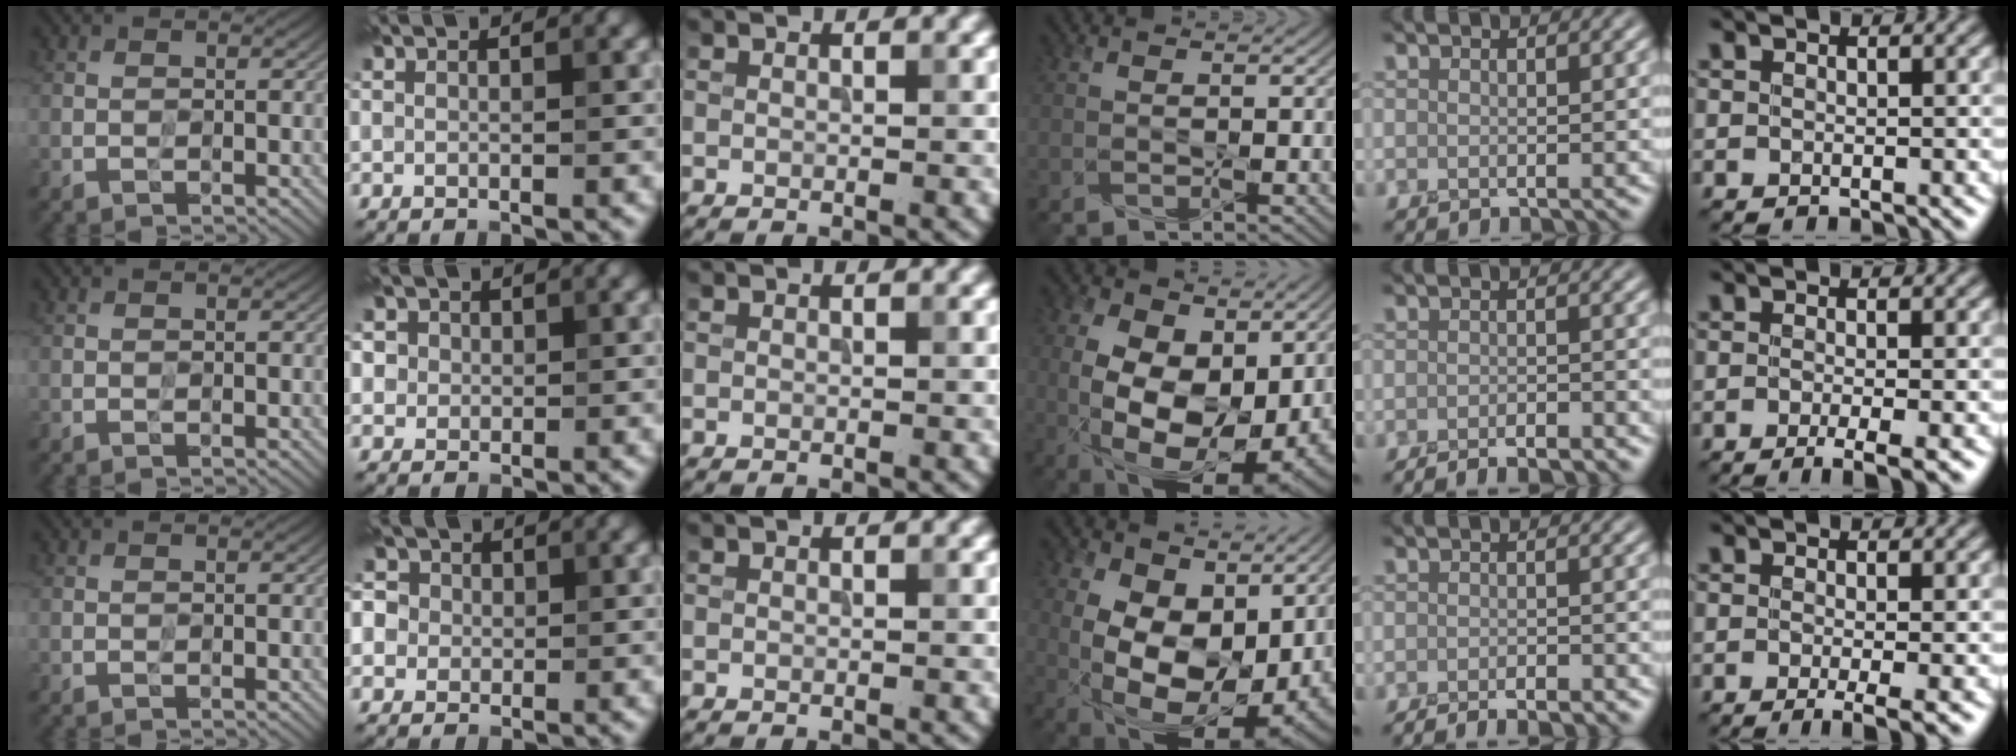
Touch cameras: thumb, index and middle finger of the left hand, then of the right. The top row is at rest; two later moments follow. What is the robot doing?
{"motion": "screw", "object": "toothpaste"}